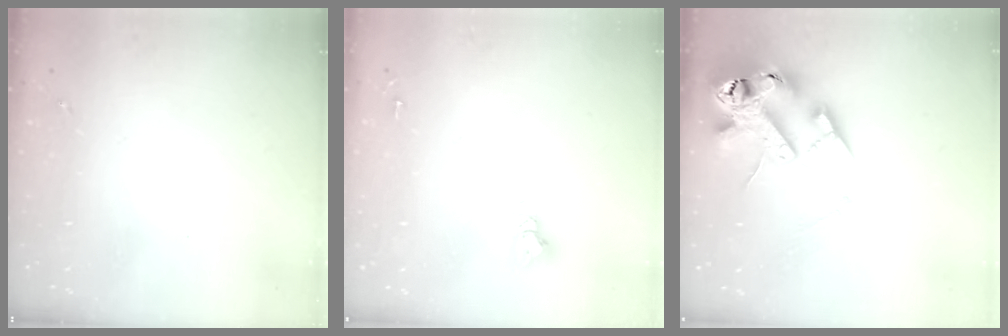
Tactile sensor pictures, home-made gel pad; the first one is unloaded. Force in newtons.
{"total": 4.9, "press": 4.9, "slide": 0.3}
{"total": 18.8, "press": 18.6, "slide": 2.9}